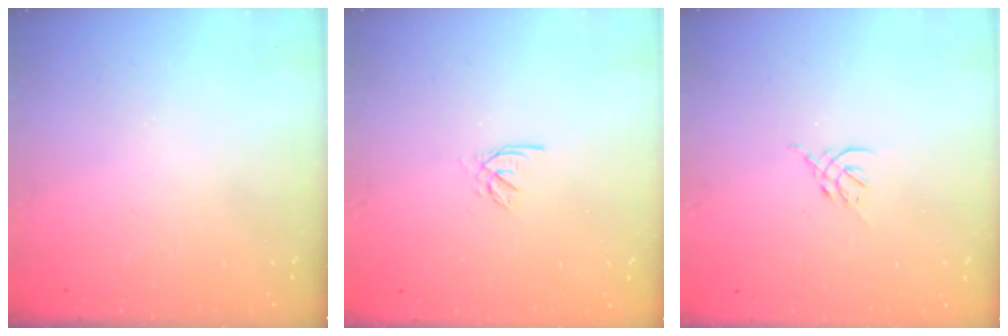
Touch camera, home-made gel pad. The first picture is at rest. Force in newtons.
{"total": 2.0, "press": 2.0, "slide": 0.4}
{"total": 2.3, "press": 2.2, "slide": 0.5}